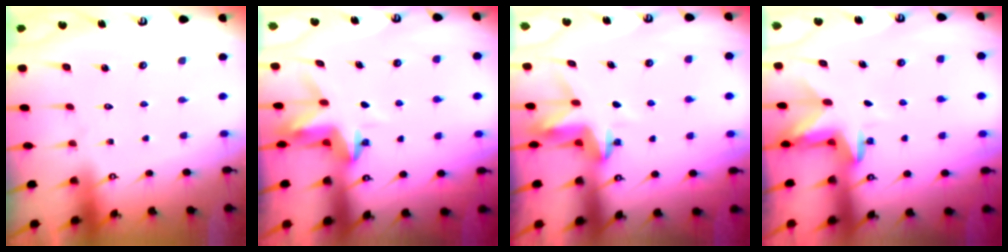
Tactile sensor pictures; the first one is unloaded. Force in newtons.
{"total": 3.7, "press": 3.7, "slide": 0.4}
{"total": 3.8, "press": 3.8, "slide": 0.4}
{"total": 3.1, "press": 3.0, "slide": 0.7}